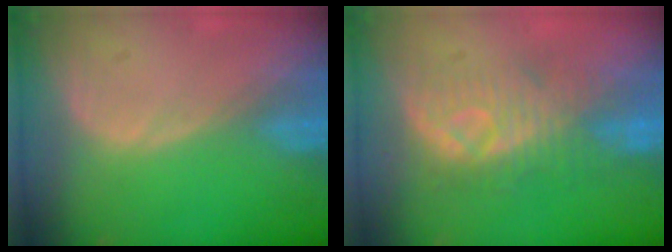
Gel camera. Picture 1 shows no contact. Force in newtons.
{"total": 8.2, "press": 8.2, "slide": 0.2}